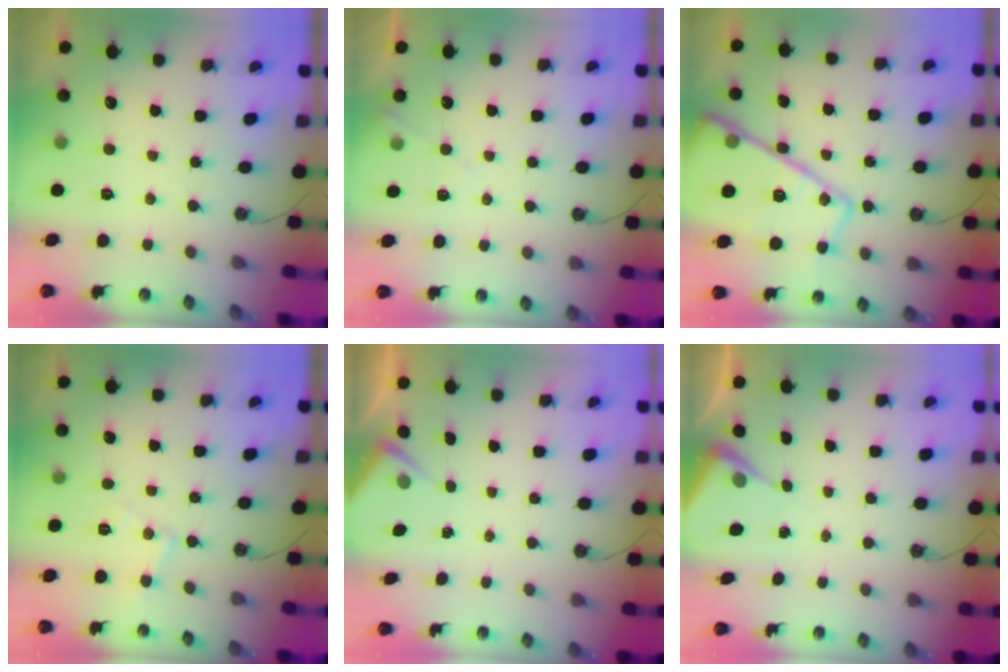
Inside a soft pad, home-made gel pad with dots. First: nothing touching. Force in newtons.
{"total": 5.4, "press": 5.3, "slide": 0.8}
{"total": 26.2, "press": 26.0, "slide": 2.9}
{"total": 6.8, "press": 6.8, "slide": 0.4}
{"total": 2.4, "press": 2.4, "slide": 0.4}
{"total": 4.3, "press": 4.3, "slide": 0.6}